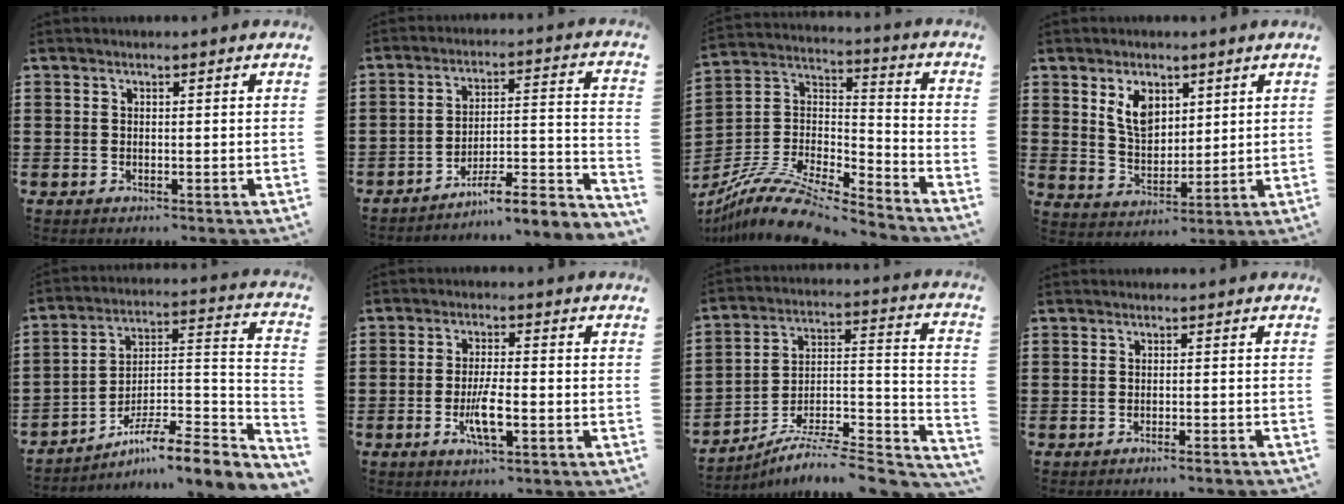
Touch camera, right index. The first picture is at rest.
{"total": 5.7, "force": [-4.9, 0.5, 2.9], "torque": [-0.049, -0.015, -0.098]}
{"total": 11.6, "force": [-9.8, 3.4, 5.3], "torque": [-0.108, 0.027, -0.192]}
{"total": 6.3, "force": [3.0, 4.0, 3.9], "torque": [-0.083, 0.008, 0.053]}
{"total": 6.5, "force": [-5.3, 0.7, 3.8], "torque": [-0.060, -0.010, -0.109]}
{"total": 5.0, "force": [-1.8, 1.1, 4.5], "torque": [-0.094, -0.006, -0.037]}
{"total": 6.3, "force": [-5.5, 0.7, 3.0], "torque": [-0.042, -0.007, -0.110]}
{"total": 0.9, "force": [-0.9, -0.2, 0.3], "torque": [-0.008, 0.000, -0.017]}